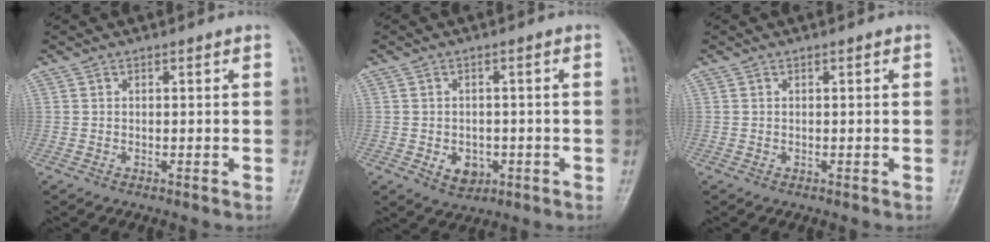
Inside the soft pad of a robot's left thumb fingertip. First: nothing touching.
{"total": 4.5, "force": [-1.4, 3.5, 2.5], "torque": [-0.020, 0.005, -0.011]}
{"total": 0.0}